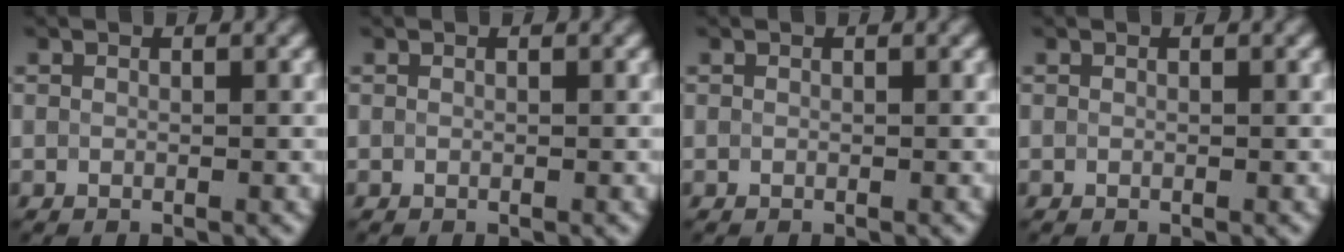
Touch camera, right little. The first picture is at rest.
{"total": 0.0}
{"total": 0.0}
{"total": 0.0}